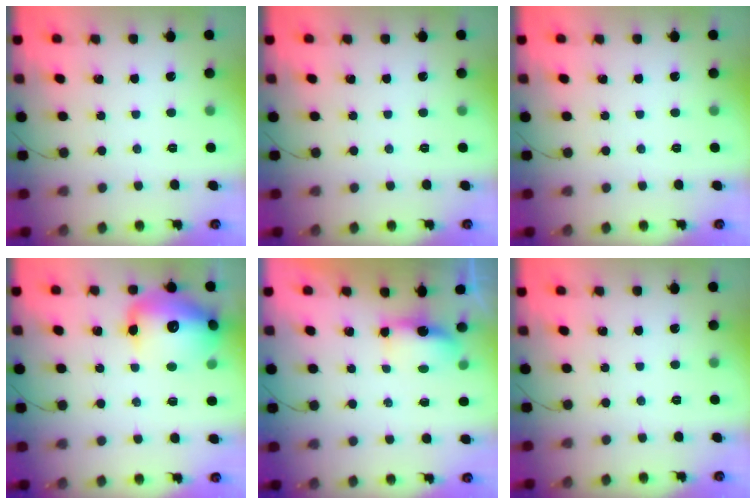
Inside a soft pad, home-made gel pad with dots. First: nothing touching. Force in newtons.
{"total": 0.0}
{"total": 0.0}
{"total": 18.4, "press": 18.2, "slide": 2.9}
{"total": 5.2, "press": 5.1, "slide": 0.5}
{"total": 0.0}